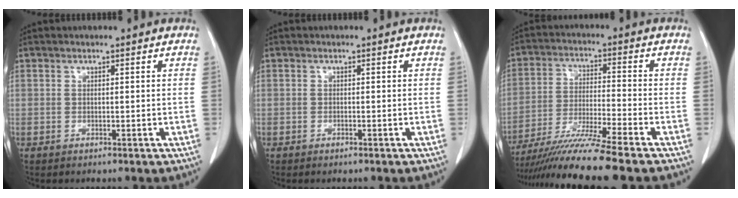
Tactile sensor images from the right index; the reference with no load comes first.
{"total": 0.5, "force": [-0.4, 0.0, 0.3], "torque": [-0.012, -0.002, -0.006]}
{"total": 13.0, "force": [-10.8, -2.3, 6.9], "torque": [-0.114, -0.031, -0.184]}